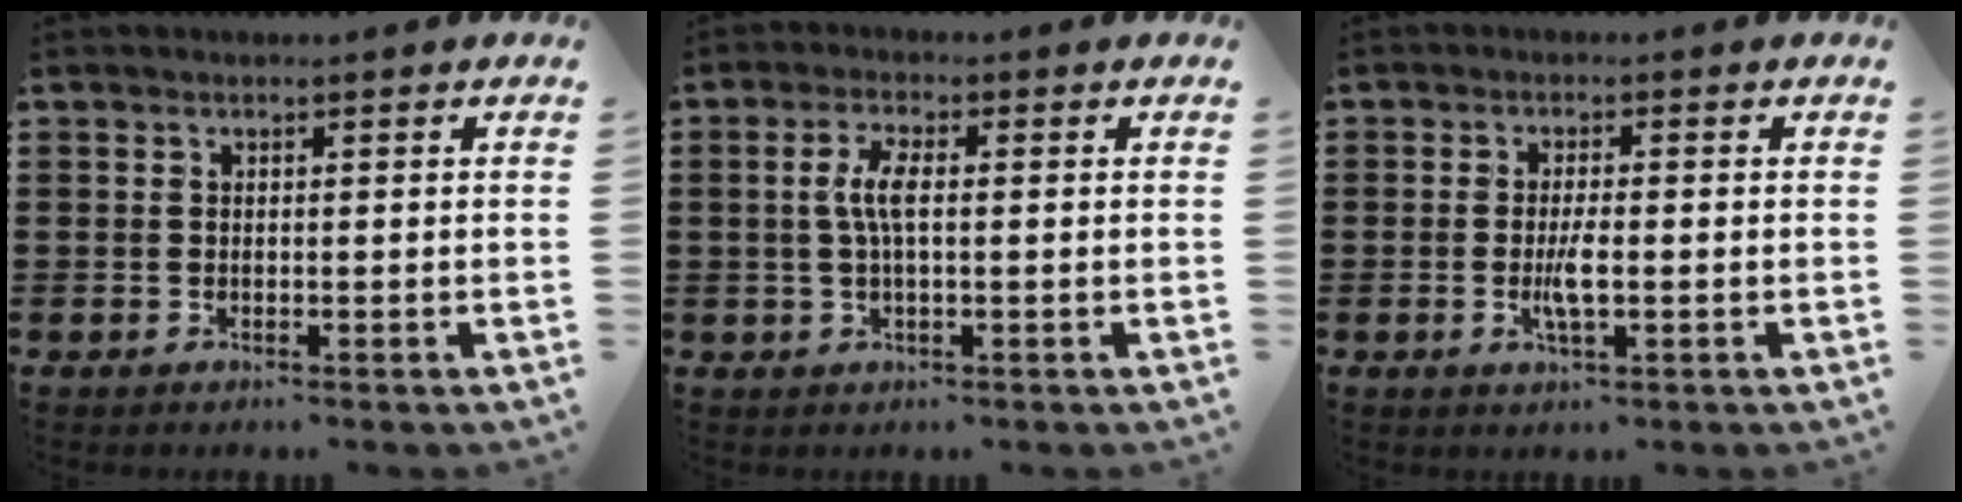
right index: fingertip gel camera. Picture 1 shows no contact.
{"total": 4.3, "force": [0.1, 1.1, 4.1], "torque": [-0.091, -0.002, -0.006]}
{"total": 3.5, "force": [-0.8, 0.7, 3.4], "torque": [-0.072, -0.007, -0.017]}